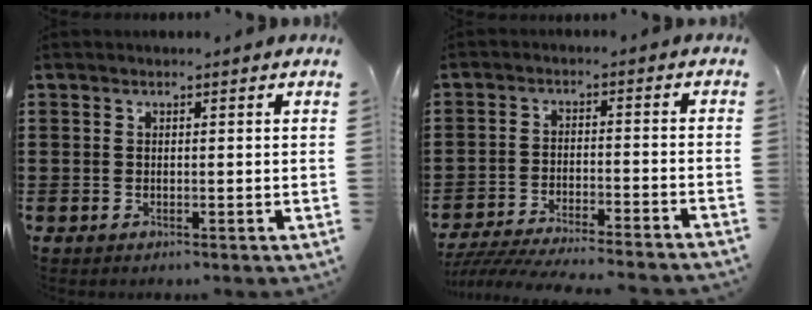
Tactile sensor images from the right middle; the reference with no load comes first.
{"total": 5.2, "force": [-5.0, -0.1, 1.4], "torque": [-0.035, -0.011, -0.102]}